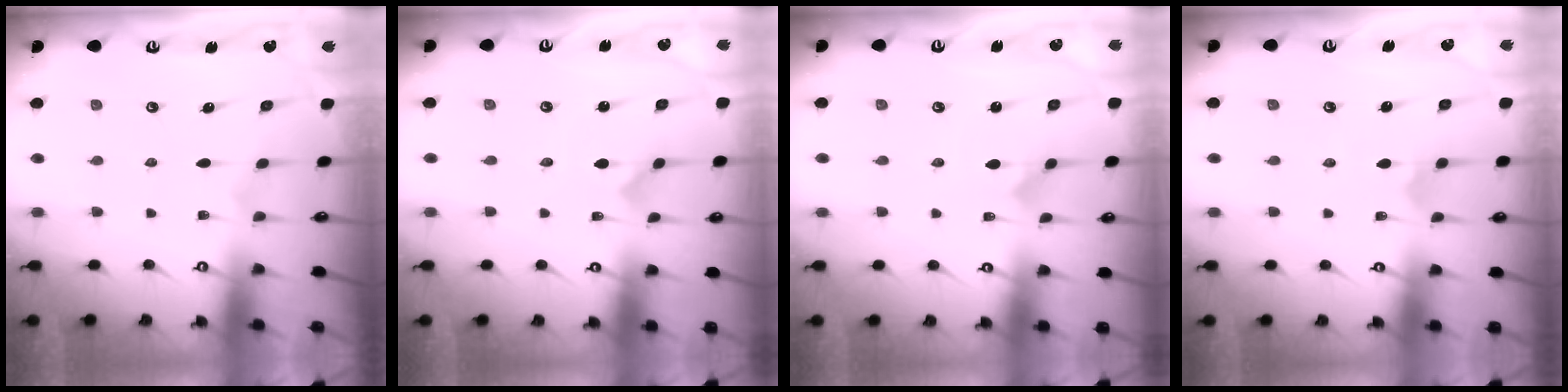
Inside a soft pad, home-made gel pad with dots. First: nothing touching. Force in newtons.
{"total": 0.0}
{"total": 2.5, "press": 2.5, "slide": 0.2}
{"total": 2.9, "press": 2.9, "slide": 0.6}